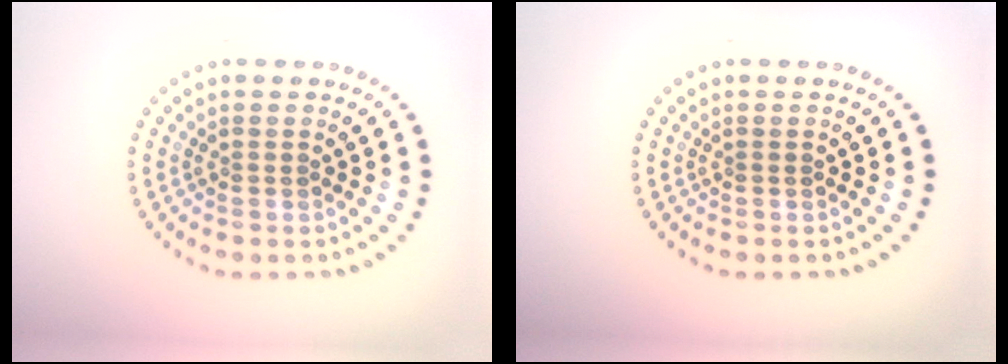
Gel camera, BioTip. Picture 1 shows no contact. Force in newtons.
{"total": 0.0}